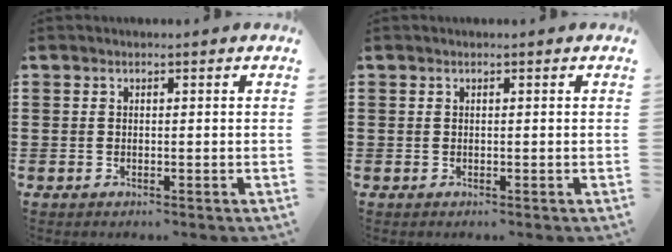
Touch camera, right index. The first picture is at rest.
{"total": 0.0}